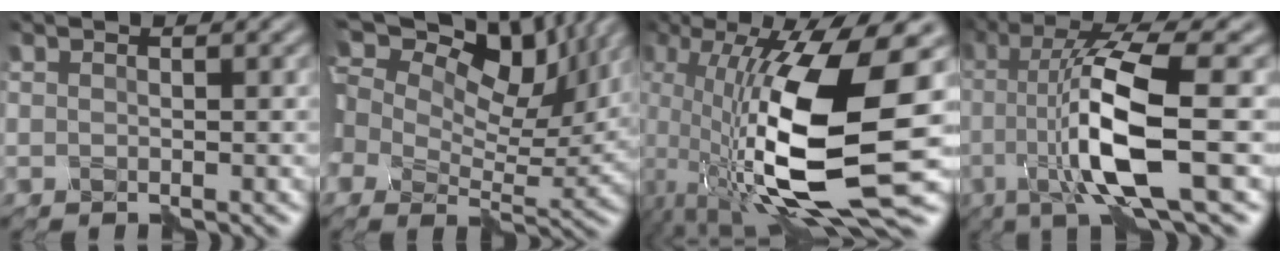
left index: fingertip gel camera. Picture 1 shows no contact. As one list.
[{"total": 15.7, "force": [7.9, 8.3, 10.7], "torque": [-0.242, 0.041, 0.112]}, {"total": 14.0, "force": [-2.9, 4.0, 13.1], "torque": [-0.250, -0.010, -0.054]}, {"total": 8.9, "force": [-1.2, 1.9, 8.6], "torque": [-0.134, 0.004, -0.025]}]